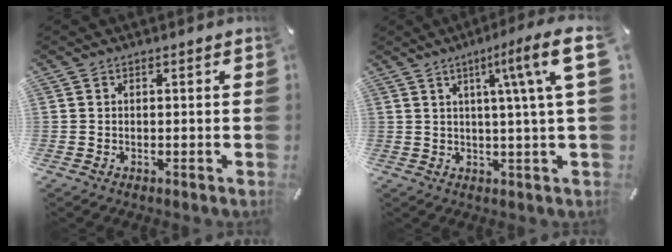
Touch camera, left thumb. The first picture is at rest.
{"total": 12.8, "force": [4.2, 0.3, 12.0], "torque": [-0.181, -0.023, 0.056]}